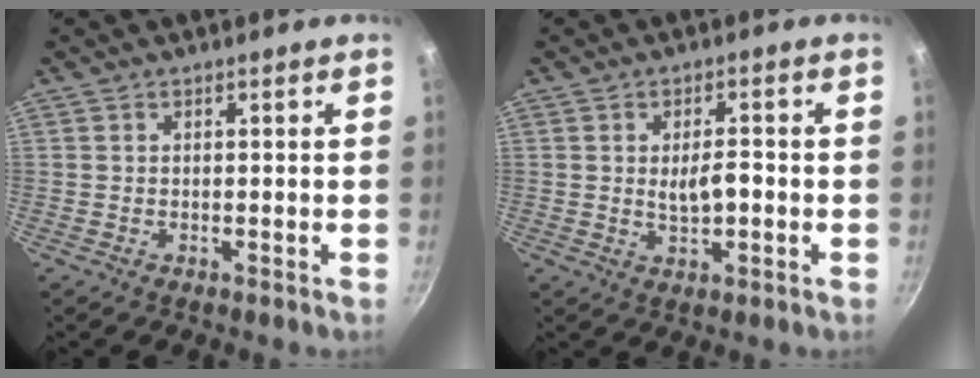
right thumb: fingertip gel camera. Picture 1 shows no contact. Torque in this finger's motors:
{"motor_torque": [0.88, 0.79, 0.36, -0.38, 0.00]}